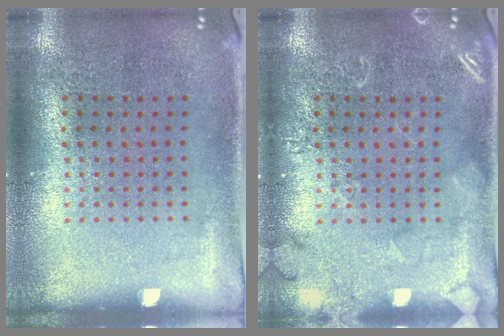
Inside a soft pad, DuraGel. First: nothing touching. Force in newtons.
{"total": 2.0, "press": 2.0, "slide": 0.2}